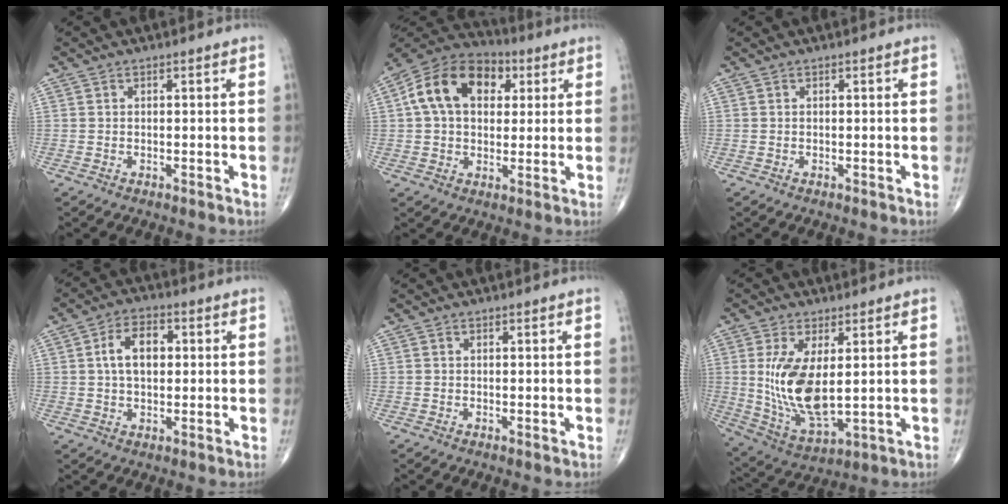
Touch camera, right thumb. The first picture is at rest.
{"total": 15.6, "force": [4.1, 10.8, 10.6], "torque": [-0.162, 0.017, 0.059]}
{"total": 0.0}
{"total": 7.8, "force": [1.2, 4.8, 6.0], "torque": [-0.091, 0.013, 0.015]}
{"total": 0.0}
{"total": 13.7, "force": [1.5, 6.1, 12.2], "torque": [-0.235, -0.023, 0.046]}